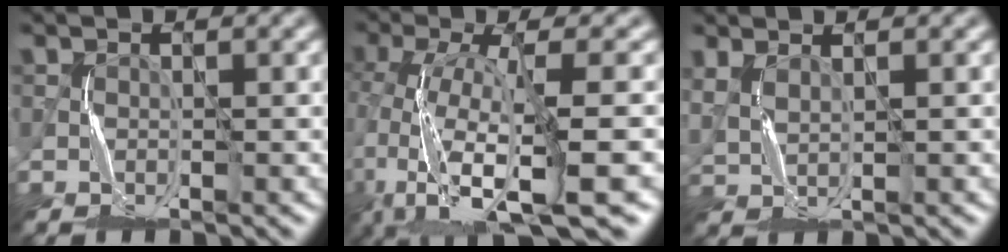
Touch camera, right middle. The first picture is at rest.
{"total": 11.2, "force": [-4.0, 2.7, 10.1], "torque": [-0.182, -0.013, -0.067]}
{"total": 2.0, "force": [1.1, 0.6, 1.5], "torque": [-0.039, 0.003, 0.026]}